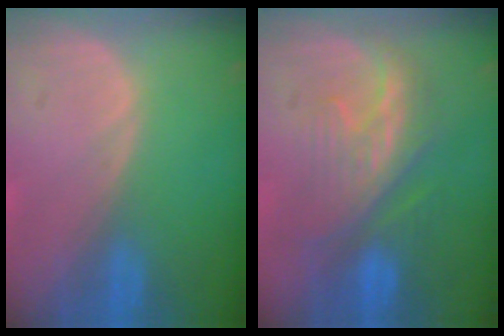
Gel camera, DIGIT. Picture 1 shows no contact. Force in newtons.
{"total": 8.5, "press": 8.2, "slide": 2.3}